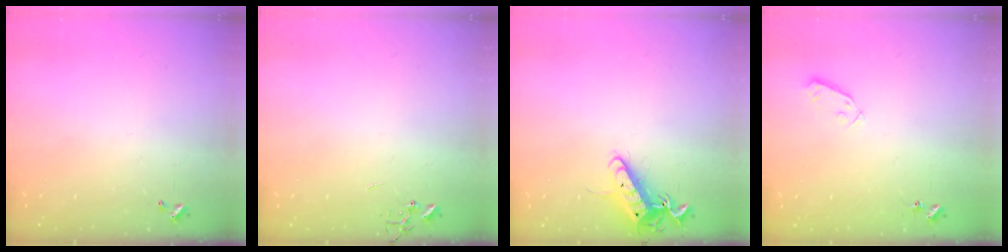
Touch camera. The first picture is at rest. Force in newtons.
{"total": 0.0}
{"total": 12.4, "press": 12.4, "slide": 1.1}
{"total": 3.3, "press": 3.1, "slide": 1.0}